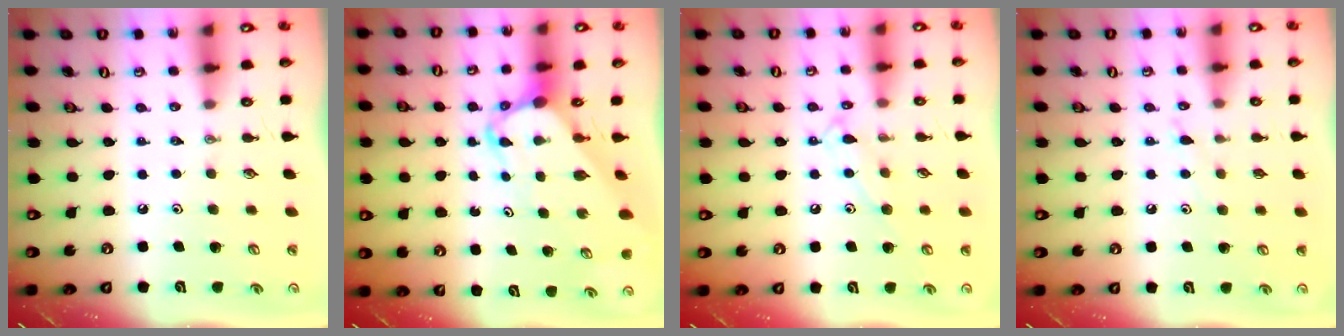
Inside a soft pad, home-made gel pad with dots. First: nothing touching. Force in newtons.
{"total": 5.5, "press": 5.5, "slide": 0.3}
{"total": 9.3, "press": 9.3, "slide": 0.7}
{"total": 5.5, "press": 5.5, "slide": 0.5}